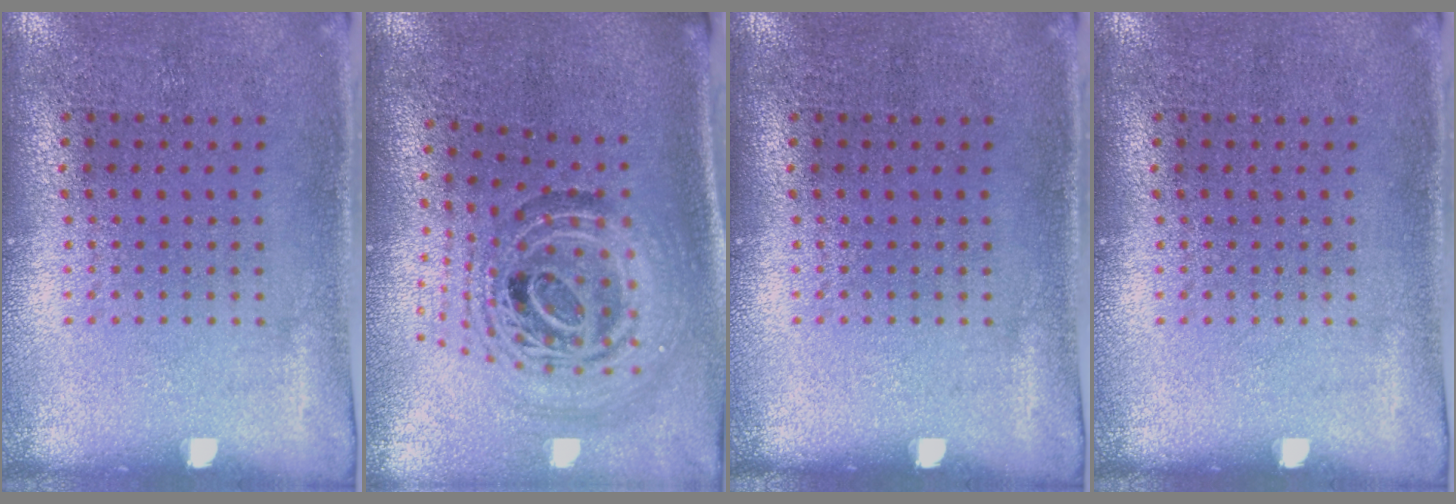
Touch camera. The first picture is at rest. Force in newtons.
{"total": 1.8, "press": 1.5, "slide": 1.0}
{"total": 0.0}
{"total": 0.0}